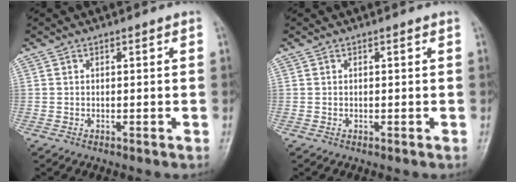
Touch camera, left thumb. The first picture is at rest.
{"total": 0.0}